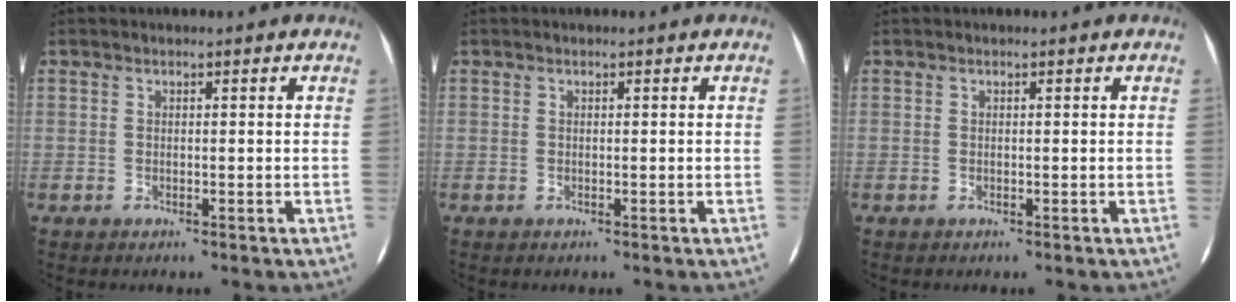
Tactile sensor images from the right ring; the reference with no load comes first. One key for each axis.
{"total": 0.0}
{"total": 0.0}